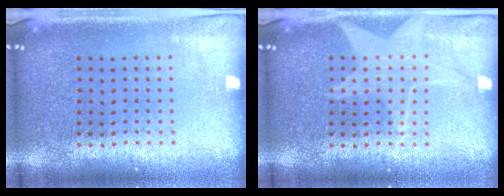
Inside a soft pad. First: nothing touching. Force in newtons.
{"total": 2.3, "press": 2.3, "slide": 0.3}